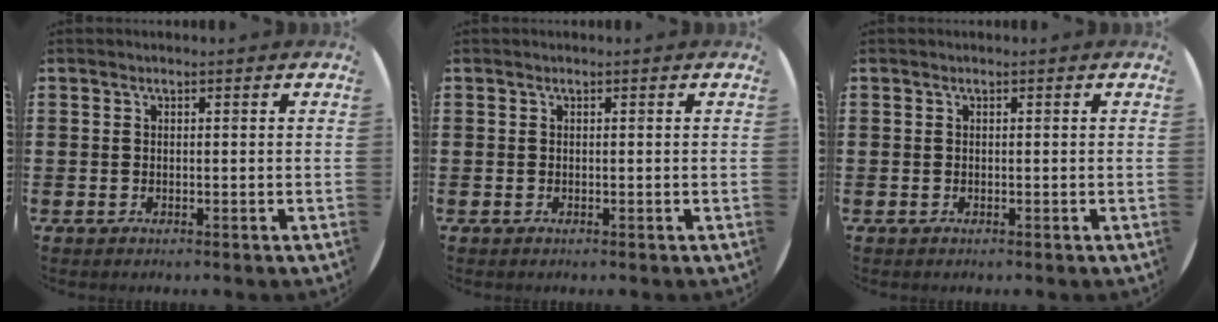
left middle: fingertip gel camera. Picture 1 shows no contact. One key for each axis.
{"total": 0.0}
{"total": 0.0}